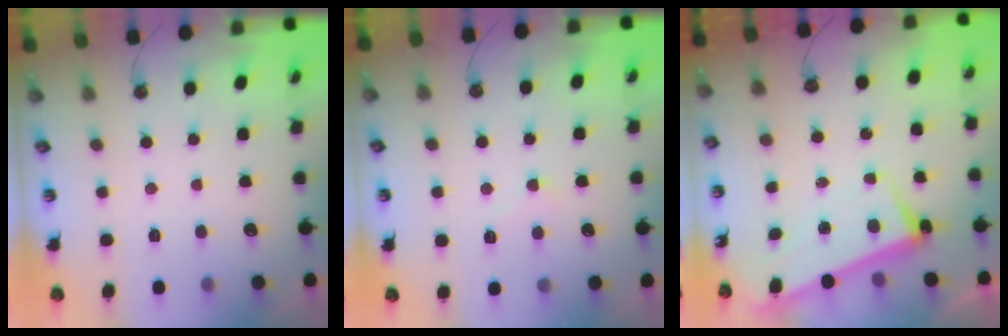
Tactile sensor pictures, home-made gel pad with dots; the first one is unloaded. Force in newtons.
{"total": 3.1, "press": 3.1, "slide": 0.3}
{"total": 3.3, "press": 3.2, "slide": 0.9}